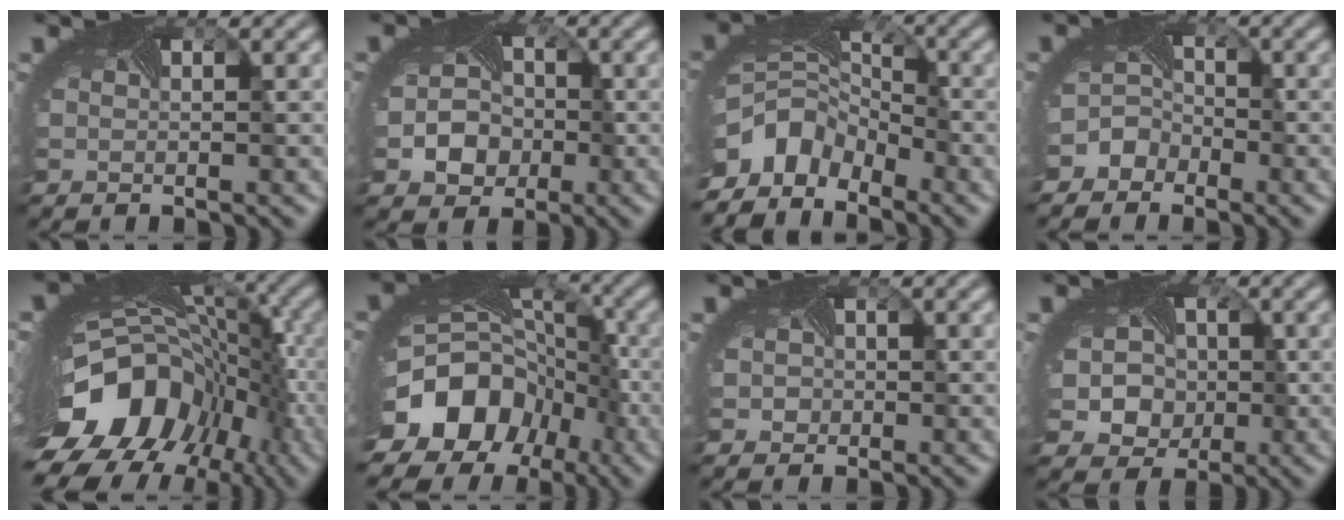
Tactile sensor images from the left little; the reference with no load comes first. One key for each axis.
{"total": 4.7, "fx": -1.2, "fy": 4.0, "fz": 2.2, "tx": -0.022, "ty": -0.005, "tz": -0.013}
{"total": 6.7, "fx": -4.6, "fy": 4.1, "fz": 2.6, "tx": -0.054, "ty": -0.014, "tz": -0.086}
{"total": 4.0, "fx": -2.6, "fy": 2.9, "fz": 0.5, "tx": 0.024, "ty": 0.004, "tz": -0.047}
{"total": 16.8, "fx": -5.8, "fy": 11.5, "fz": 10.8, "tx": -0.209, "ty": -0.039, "tz": -0.078}
{"total": 15.5, "fx": -7.0, "fy": 11.8, "fz": 7.3, "tx": -0.136, "ty": -0.028, "tz": -0.115}
{"total": 1.8, "fx": -0.1, "fy": 1.7, "fz": 0.6, "tx": 0.003, "ty": 0.005, "tz": -0.007}
{"total": 9.2, "fx": -1.2, "fy": 8.0, "fz": 4.5, "tx": -0.065, "ty": -0.005, "tz": -0.040}